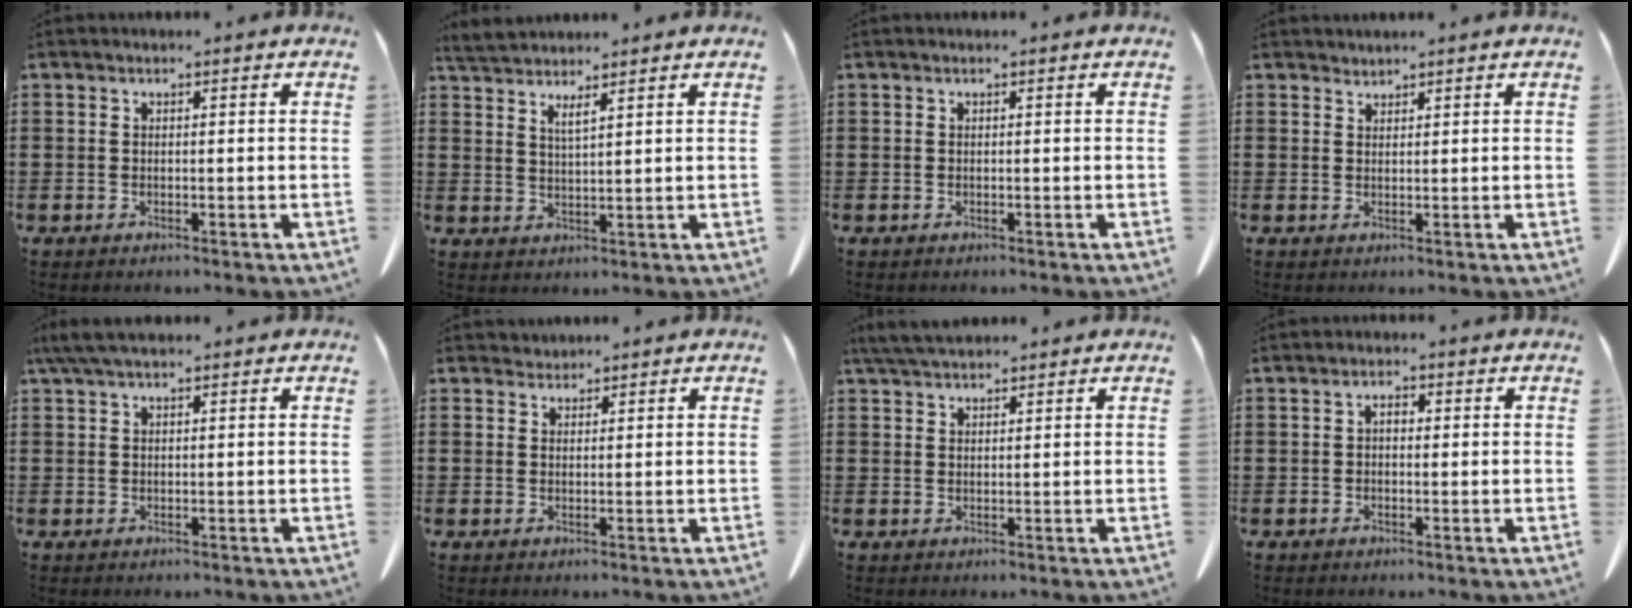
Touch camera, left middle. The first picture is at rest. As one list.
[{"total": 3.1, "force": [2.7, -0.1, 1.6], "torque": [-0.039, -0.005, 0.047]}, {"total": 0.0}, {"total": 1.2, "force": [1.2, 0.1, -0.1], "torque": [-0.001, -0.001, 0.024]}, {"total": 3.0, "force": [1.8, 0.8, 2.3], "torque": [-0.049, 0.006, 0.033]}, {"total": 1.3, "force": [1.2, 0.4, -0.1], "torque": [-0.001, 0.003, 0.024]}, {"total": 3.6, "force": [3.1, 0.8, 1.5], "torque": [-0.039, 0.000, 0.060]}, {"total": 1.6, "force": [0.1, 1.0, 1.3], "torque": [-0.027, 0.008, -0.001]}]